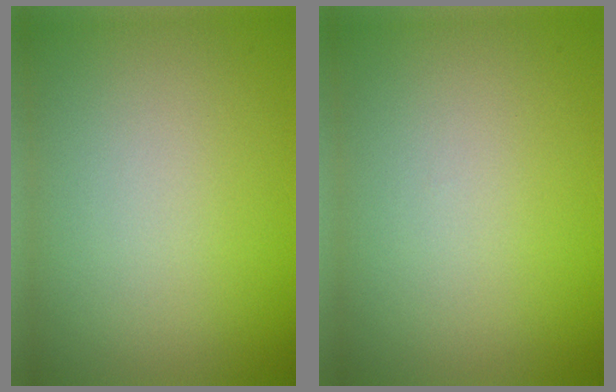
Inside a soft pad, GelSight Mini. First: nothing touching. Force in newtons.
{"total": 0.0}